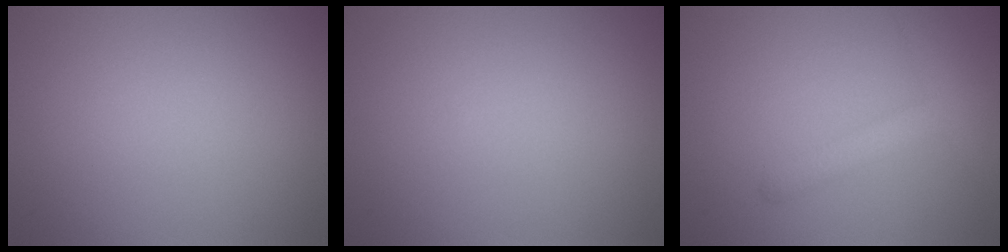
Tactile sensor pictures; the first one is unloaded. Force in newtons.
{"total": 0.0}
{"total": 2.4, "press": 2.4, "slide": 0.1}